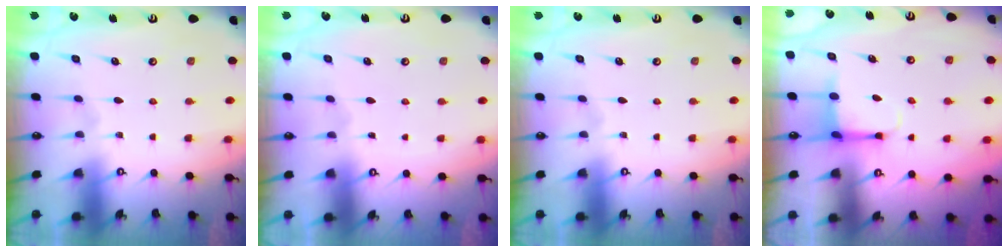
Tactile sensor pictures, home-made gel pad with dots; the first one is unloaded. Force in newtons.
{"total": 1.2, "press": 1.2, "slide": 0.1}
{"total": 0.0}
{"total": 3.8, "press": 3.6, "slide": 1.2}